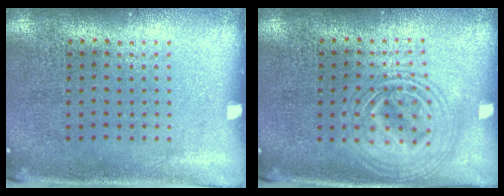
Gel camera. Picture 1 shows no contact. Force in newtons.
{"total": 2.6, "press": 2.6, "slide": 0.3}